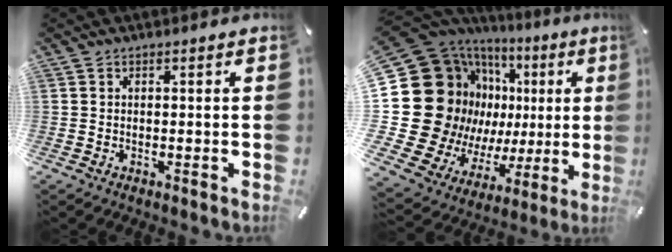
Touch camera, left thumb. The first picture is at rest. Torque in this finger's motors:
{"motor_torque": [2.51, 2.50, 1.00, -0.61, 0.38]}